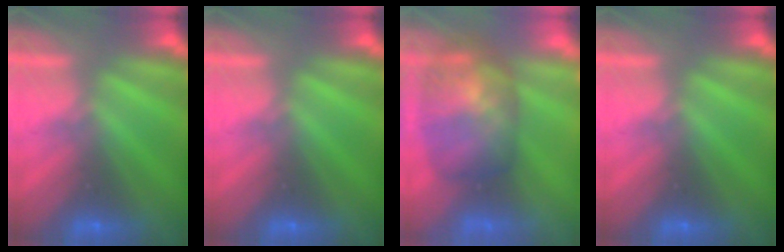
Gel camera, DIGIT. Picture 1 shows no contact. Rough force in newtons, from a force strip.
{"total": 0.0}
{"total": 7.3}
{"total": 0.0}